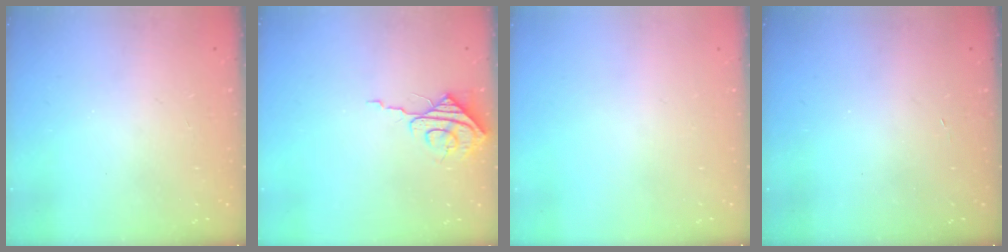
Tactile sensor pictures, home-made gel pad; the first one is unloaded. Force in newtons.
{"total": 7.9, "press": 7.8, "slide": 0.7}
{"total": 0.0}
{"total": 3.4, "press": 3.4, "slide": 0.3}